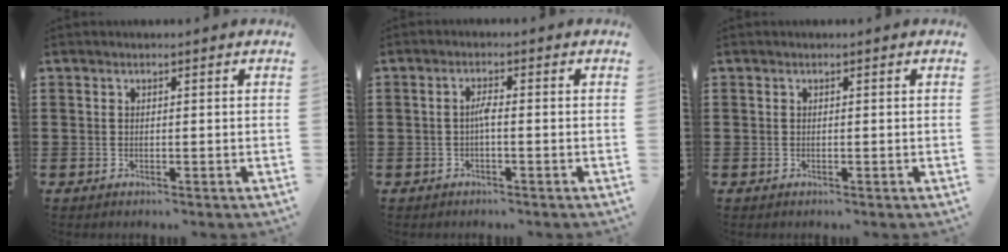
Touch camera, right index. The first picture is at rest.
{"total": 1.9, "force": [-0.4, 0.3, 1.9], "torque": [-0.038, 0.002, -0.008]}
{"total": 0.0}